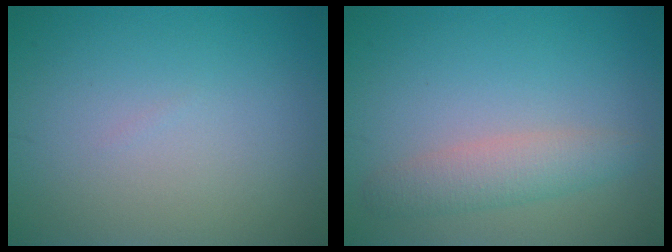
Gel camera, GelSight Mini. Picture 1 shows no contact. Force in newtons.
{"total": 2.8, "press": 2.8, "slide": 0.1}